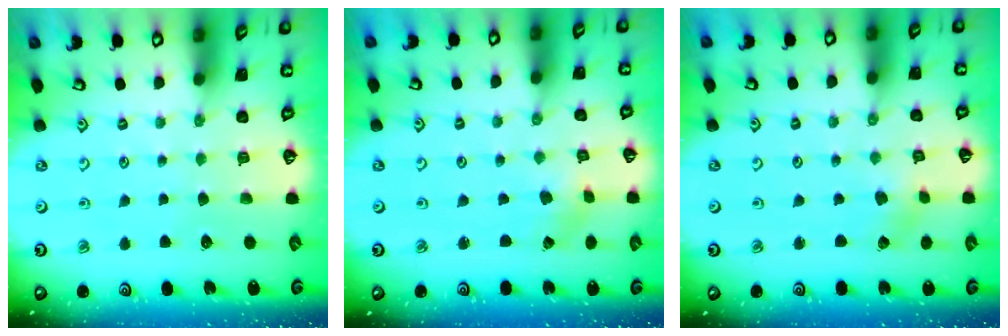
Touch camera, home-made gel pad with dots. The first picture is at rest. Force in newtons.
{"total": 0.8, "press": 0.8, "slide": 0.1}
{"total": 1.6, "press": 1.6, "slide": 0.1}